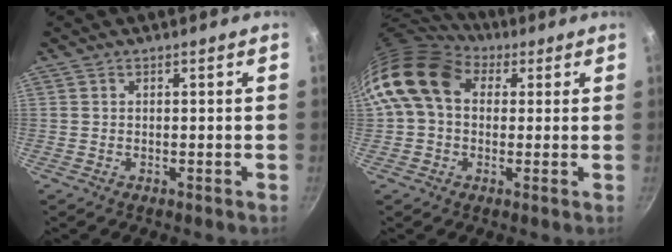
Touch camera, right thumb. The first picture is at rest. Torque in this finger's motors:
{"motor_torque": [0.88, 0.95, 0.97, -0.90, 0.20]}